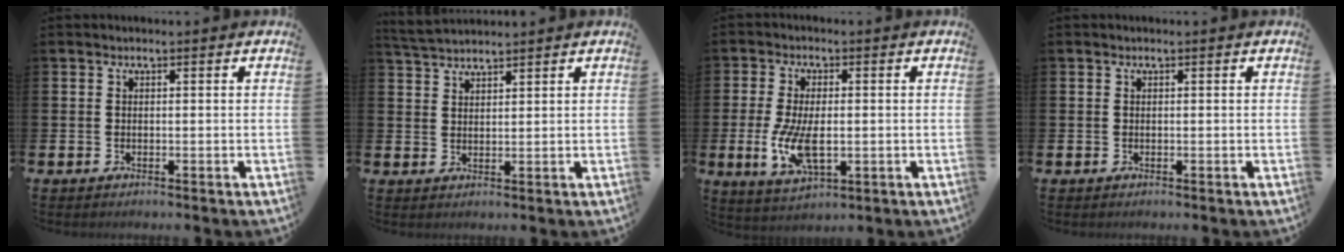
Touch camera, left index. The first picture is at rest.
{"total": 3.1, "force": [3.1, 0.3, 0.2], "torque": [-0.008, -0.013, 0.057]}
{"total": 7.6, "force": [-0.6, 3.7, 6.6], "torque": [-0.133, -0.006, -0.015]}
{"total": 0.0}